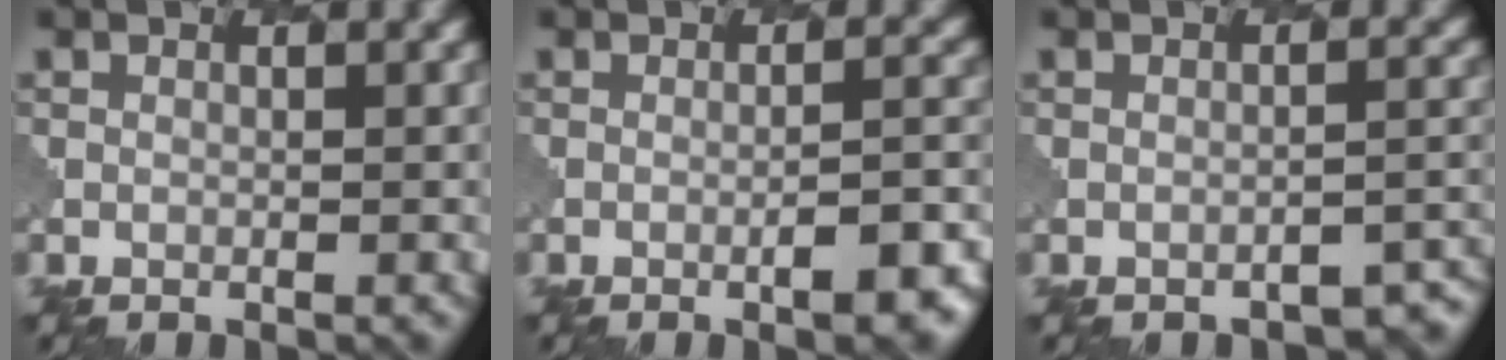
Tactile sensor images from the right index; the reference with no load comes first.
{"total": 4.8, "force": [-2.2, 1.3, 4.1], "torque": [-0.052, 0.005, -0.028]}
{"total": 3.5, "force": [-3.1, 0.6, 1.3], "torque": [-0.015, 0.003, -0.041]}